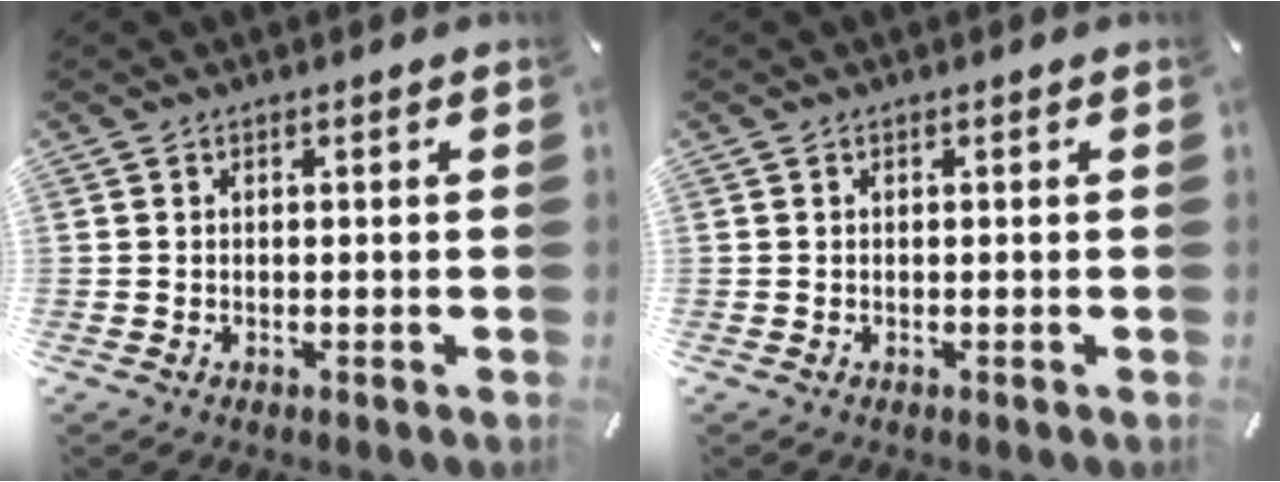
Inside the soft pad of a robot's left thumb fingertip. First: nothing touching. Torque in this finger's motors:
{"motor_torque": [0.00, -0.01, -0.03, 0.03, 0.00]}